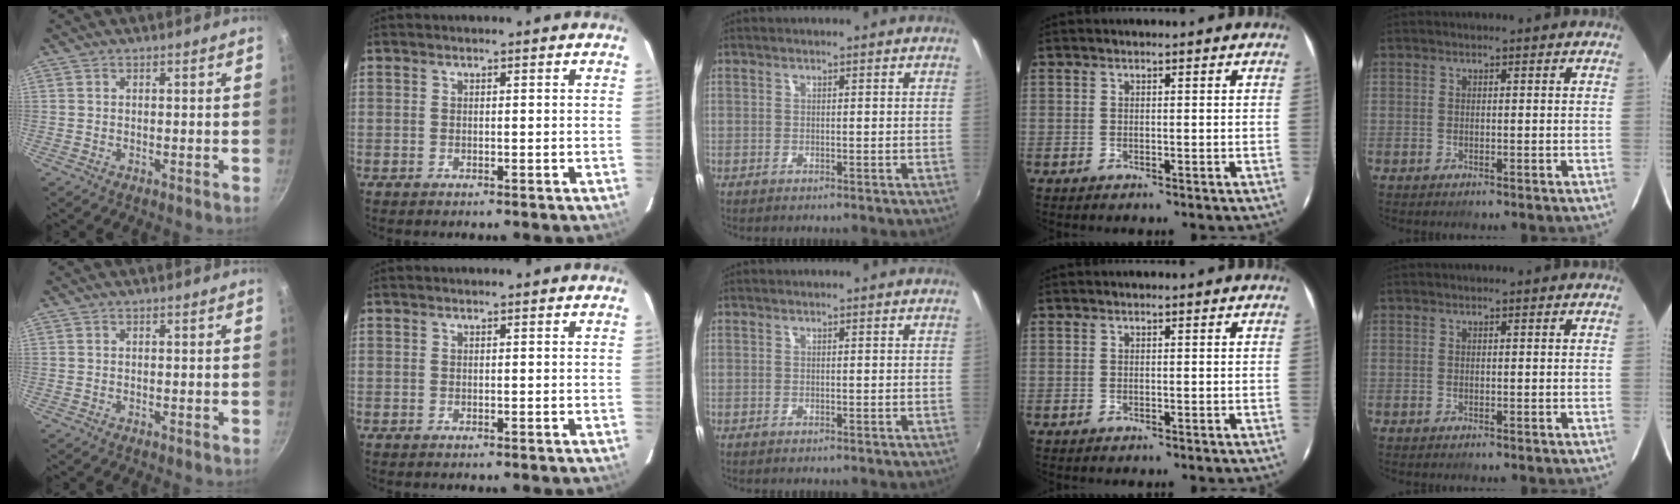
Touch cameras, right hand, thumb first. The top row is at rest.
{}